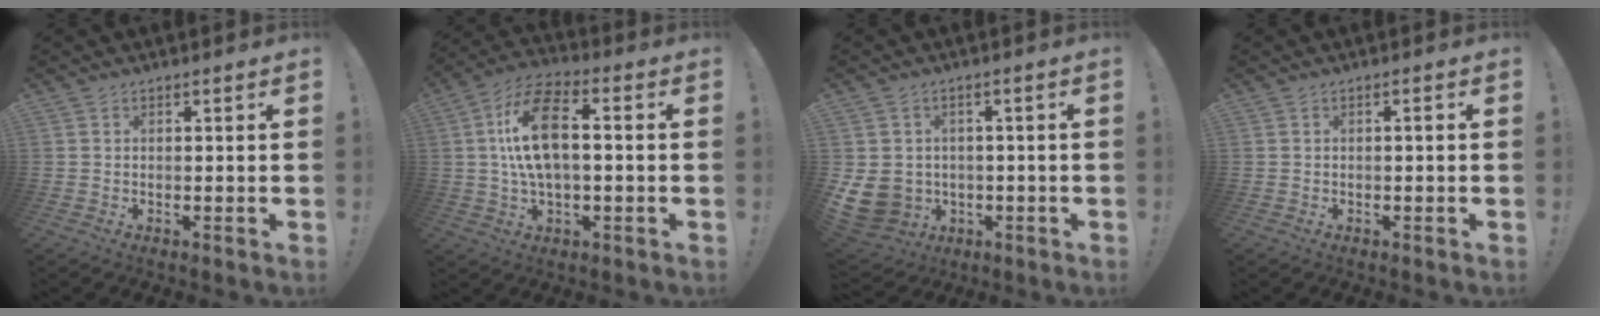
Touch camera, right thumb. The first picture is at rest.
{"total": 14.4, "force": [0.8, 7.0, 12.6], "torque": [-0.231, 0.012, 0.014]}
{"total": 9.6, "force": [-1.5, 8.5, 4.1], "torque": [-0.102, 0.005, -0.022]}
{"total": 0.9, "force": [-0.3, 0.0, 0.8], "torque": [-0.023, 0.005, -0.006]}